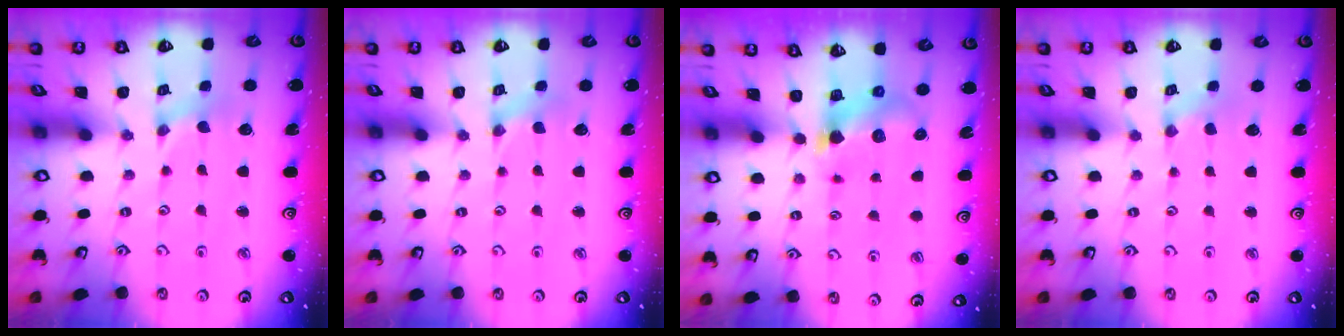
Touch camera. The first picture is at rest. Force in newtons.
{"total": 0.0}
{"total": 6.2, "press": 6.1, "slide": 0.6}
{"total": 0.5, "press": 0.5, "slide": 0.2}